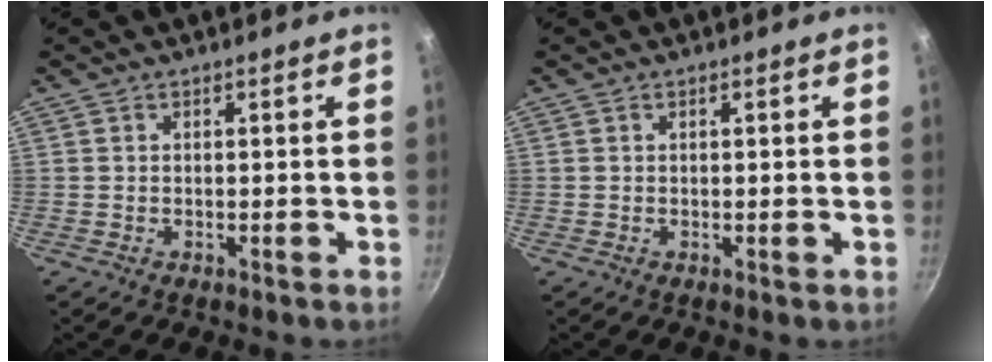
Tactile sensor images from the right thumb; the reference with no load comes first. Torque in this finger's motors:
{"motor_torque": [0.88, 0.10, -0.60, 0.00, -0.09]}